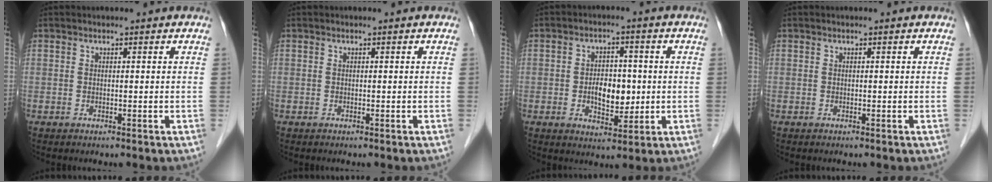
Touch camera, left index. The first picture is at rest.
{"total": 0.0}
{"total": 6.0, "force": [-0.5, 3.5, 4.8], "torque": [-0.080, 0.004, -0.002]}
{"total": 0.0}